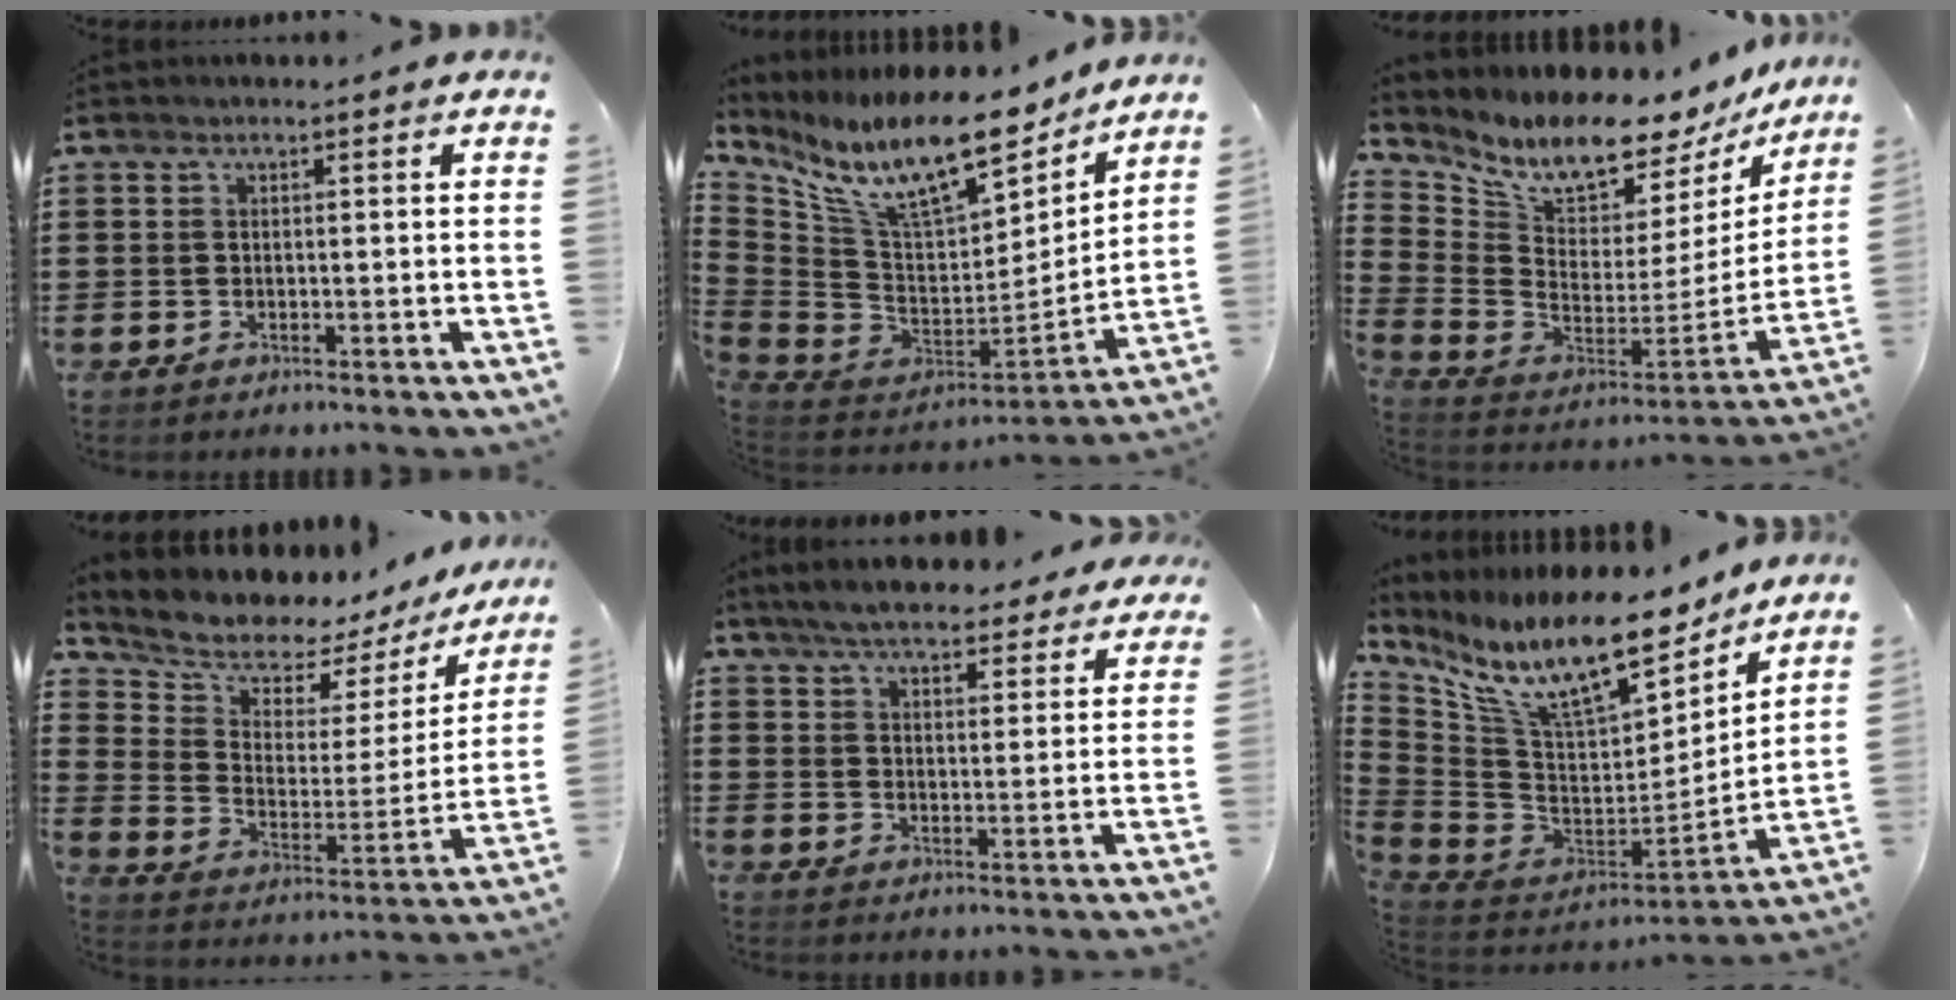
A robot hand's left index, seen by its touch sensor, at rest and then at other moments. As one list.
[{"total": 16.7, "force": [11.4, 4.4, 11.4], "torque": [-0.230, -0.081, 0.195]}, {"total": 8.8, "force": [7.6, 2.4, 3.9], "torque": [-0.103, -0.072, 0.127]}, {"total": 6.7, "force": [6.2, 2.3, 1.0], "torque": [-0.056, -0.055, 0.104]}, {"total": 6.0, "force": [5.7, 0.9, 1.8], "torque": [-0.058, -0.017, 0.102]}, {"total": 16.8, "force": [11.5, 4.6, 11.3], "torque": [-0.240, -0.076, 0.197]}]